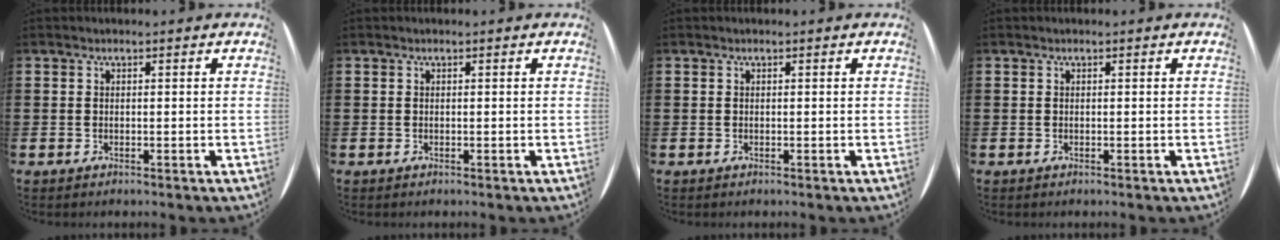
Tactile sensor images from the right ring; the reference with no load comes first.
{"total": 0.0}
{"total": 0.0}
{"total": 0.0}